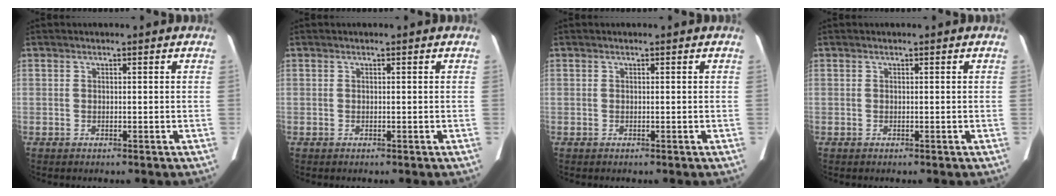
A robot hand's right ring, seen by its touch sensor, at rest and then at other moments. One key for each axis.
{"total": 0.0}
{"total": 0.0}
{"total": 0.0}